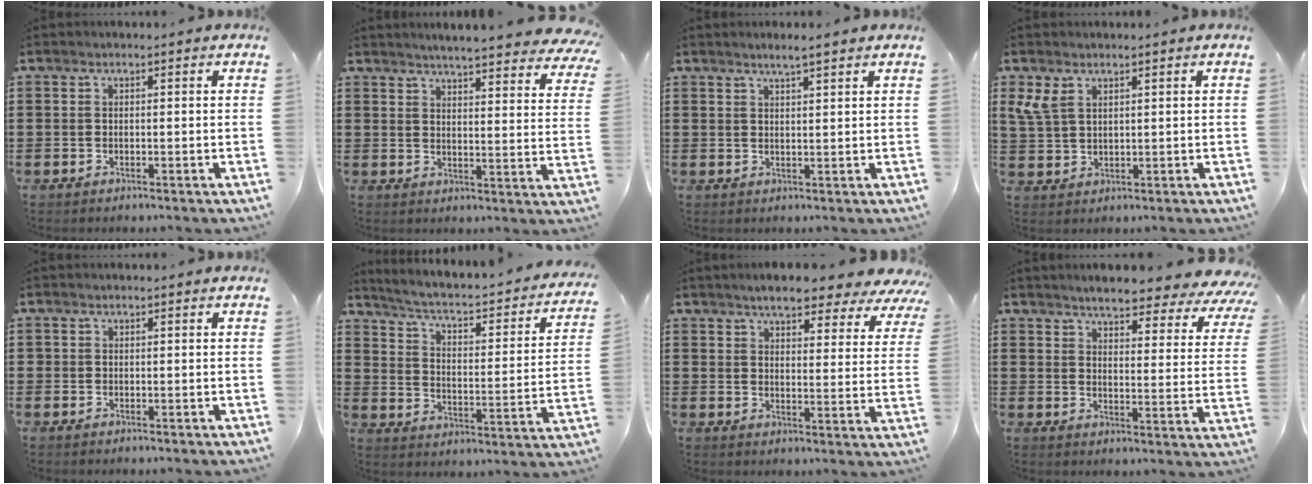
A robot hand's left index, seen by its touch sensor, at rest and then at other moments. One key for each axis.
{"total": 4.9, "fx": 4.6, "fy": -0.4, "fz": 1.5, "tx": -0.041, "ty": -0.029, "tz": 0.079}
{"total": 2.4, "fx": 2.1, "fy": -0.1, "fz": 1.3, "tx": -0.028, "ty": 0.001, "tz": 0.038}
{"total": 3.7, "fx": 2.2, "fy": 2.2, "fz": 2.1, "tx": -0.050, "ty": 0.007, "tz": 0.041}
{"total": 0.6, "fx": 0.3, "fy": 0.5, "fz": 0.1, "tx": -0.004, "ty": 0.004, "tz": 0.005}
{"total": 3.0, "fx": 2.0, "fy": 0.6, "fz": 2.2, "tx": -0.056, "ty": -0.029, "tz": 0.021}
{"total": 6.2, "fx": 5.6, "fy": 0.9, "fz": 2.4, "tx": -0.061, "ty": -0.024, "tz": 0.096}
{"total": 5.5, "fx": 5.1, "fy": 0.3, "fz": 2.0, "tx": -0.054, "ty": -0.034, "tz": 0.084}